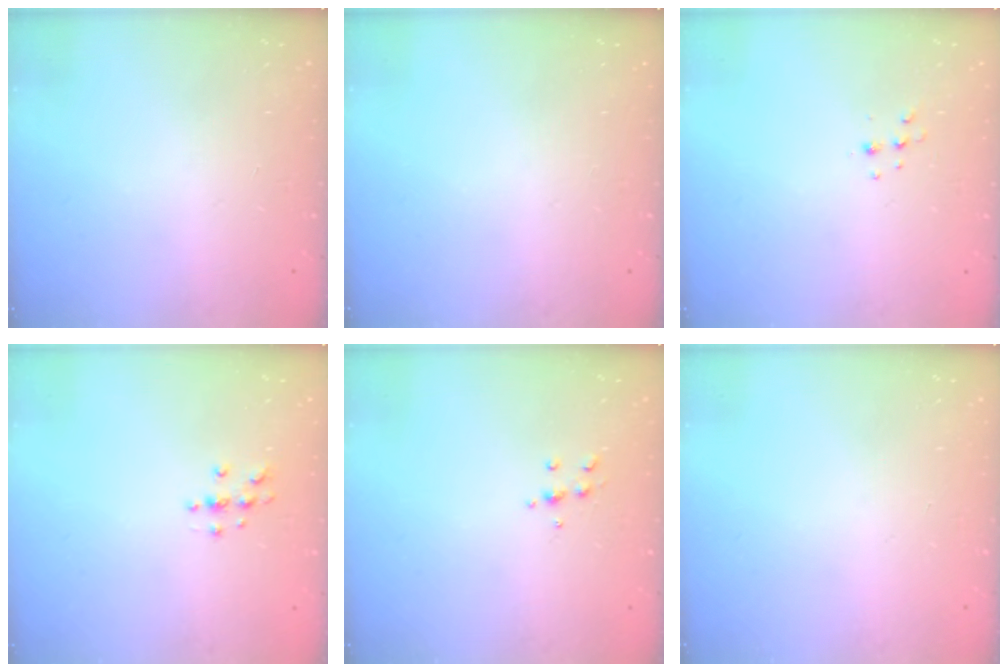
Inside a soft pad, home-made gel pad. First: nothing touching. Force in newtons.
{"total": 0.0}
{"total": 3.8, "press": 3.7, "slide": 0.7}
{"total": 4.0, "press": 3.9, "slide": 0.4}
{"total": 5.8, "press": 5.7, "slide": 0.8}
{"total": 0.0}